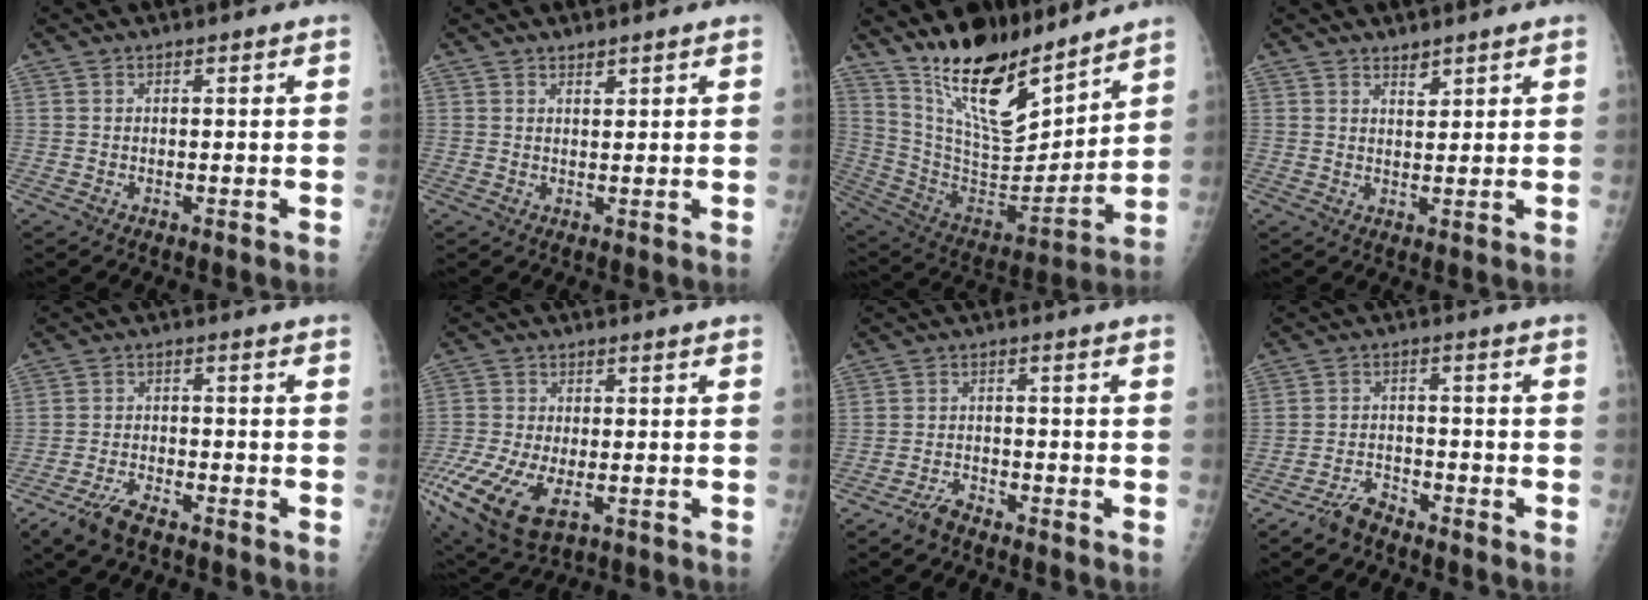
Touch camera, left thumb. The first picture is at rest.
{"total": 1.4, "force": [1.2, 0.6, 0.5], "torque": [0.000, -0.008, 0.018]}
{"total": 19.9, "force": [15.2, 6.9, 10.8], "torque": [-0.143, -0.110, 0.279]}
{"total": 2.3, "force": [1.9, 1.0, 0.8], "torque": [-0.004, -0.015, 0.032]}
{"total": 5.8, "force": [-4.3, 1.9, 3.4], "torque": [-0.074, 0.011, -0.081]}
{"total": 16.7, "force": [-6.5, 8.6, 12.8], "torque": [-0.303, -0.017, -0.107]}
{"total": 3.2, "force": [-2.8, 0.9, 1.1], "torque": [-0.025, 0.012, -0.055]}
{"total": 4.5, "force": [-4.0, 1.5, 1.4], "torque": [-0.026, 0.015, -0.077]}